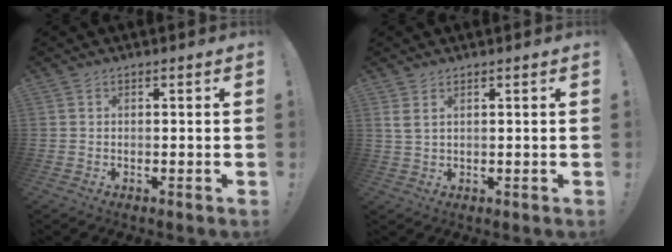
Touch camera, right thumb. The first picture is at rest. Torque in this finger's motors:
{"motor_torque": [0.12, 0.21, 0.29, -0.25, 0.00]}